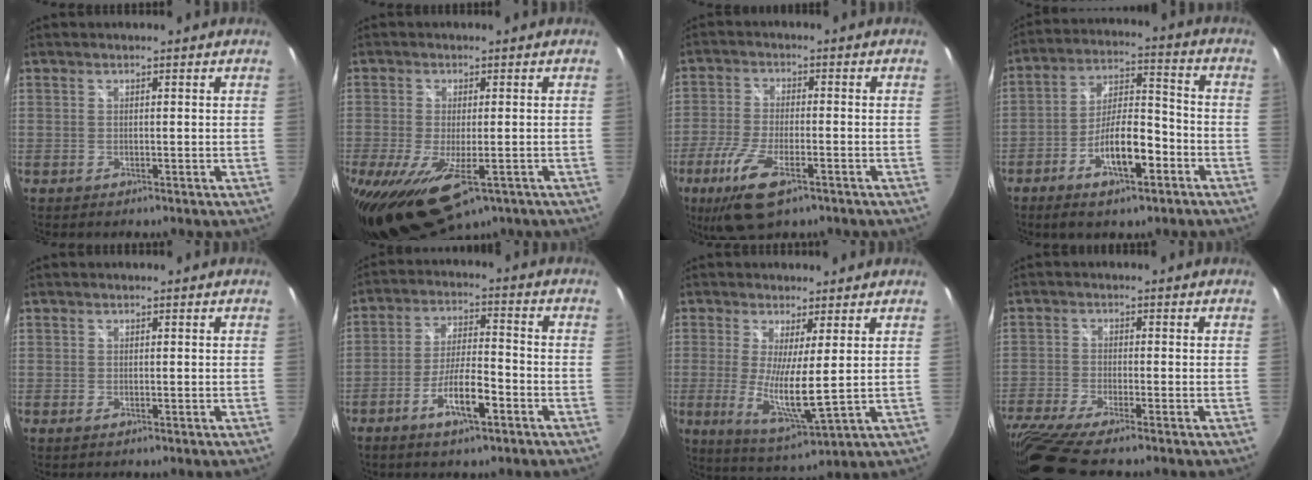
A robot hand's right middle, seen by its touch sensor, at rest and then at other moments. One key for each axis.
{"total": 13.7, "fx": -6.5, "fy": 5.7, "fz": 10.6, "tx": -0.220, "ty": -0.056, "tz": -0.099}
{"total": 11.1, "fx": -6.1, "fy": 3.8, "fz": 8.5, "tx": -0.192, "ty": -0.030, "tz": -0.114}
{"total": 11.6, "fx": -5.8, "fy": 3.7, "fz": 9.2, "tx": -0.172, "ty": 0.014, "tz": -0.094}
{"total": 0.0}
{"total": 8.7, "fx": -4.7, "fy": 2.0, "fz": 7.0, "tx": -0.143, "ty": -0.001, "tz": -0.082}
{"total": 9.4, "fx": 0.6, "fy": 0.9, "fz": 9.3, "tx": -0.179, "ty": -0.028, "tz": 0.012}
{"total": 11.5, "fx": -9.5, "fy": 0.4, "fz": 6.4, "tx": -0.153, "ty": -0.051, "tz": -0.173}